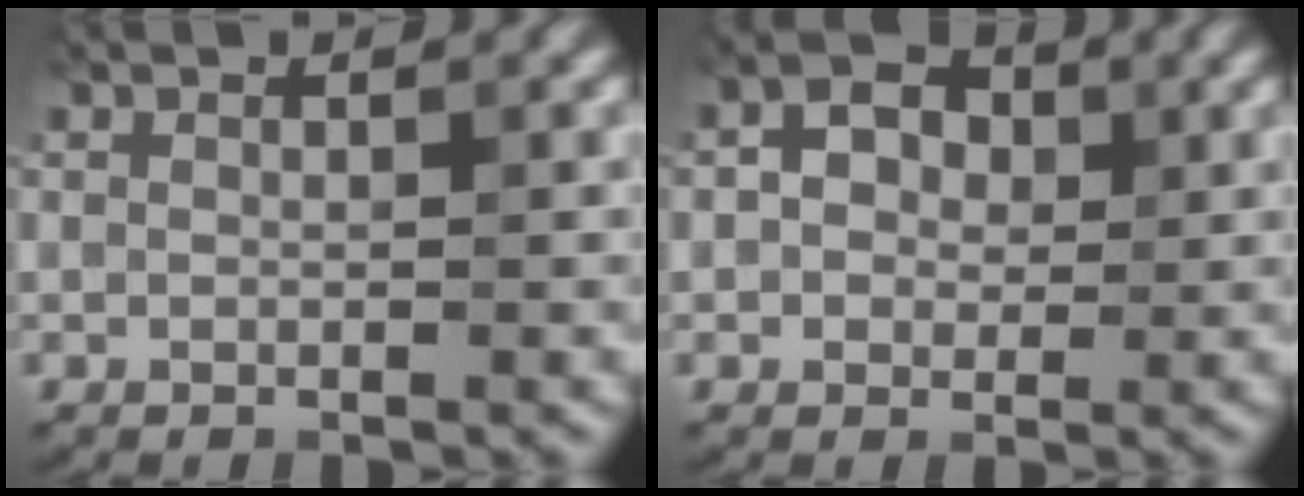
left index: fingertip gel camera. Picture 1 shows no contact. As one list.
[{"total": 3.2, "force": [0.3, 2.5, 2.0], "torque": [-0.036, 0.003, -0.004]}]